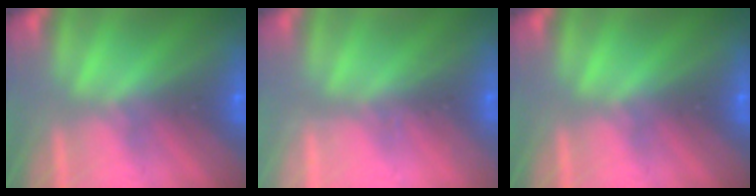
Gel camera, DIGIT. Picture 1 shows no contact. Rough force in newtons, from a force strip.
{"total": 2.3}
{"total": 0.0}